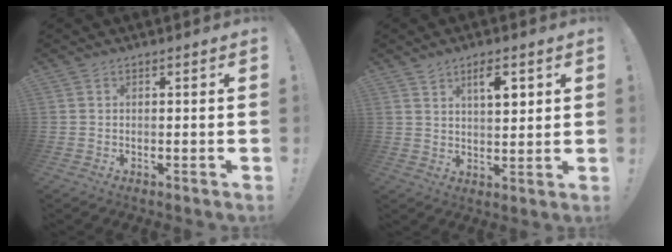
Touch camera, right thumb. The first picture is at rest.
{"total": 6.5, "force": [3.5, 2.7, 4.8], "torque": [-0.058, -0.016, 0.054]}